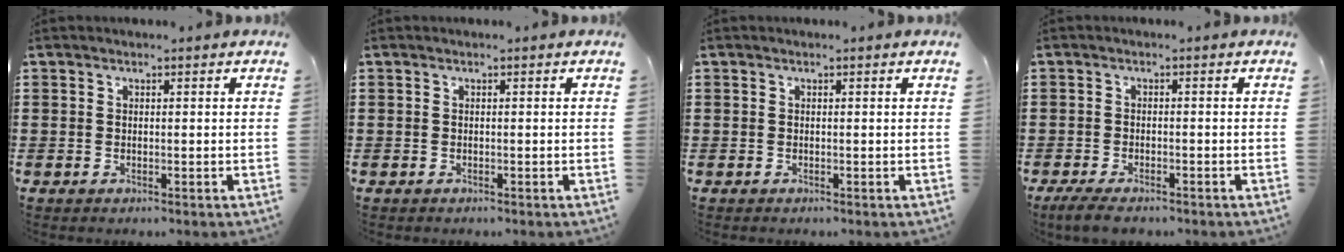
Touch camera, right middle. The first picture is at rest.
{"total": 0.0}
{"total": 0.0}
{"total": 2.7, "force": [-2.2, 0.7, 1.3], "torque": [-0.038, -0.001, -0.049]}